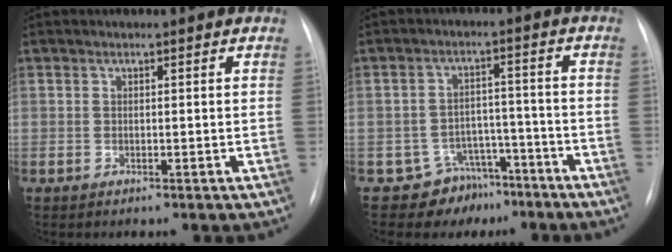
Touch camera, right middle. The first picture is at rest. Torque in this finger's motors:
{"motor_torque": [0.26, -0.34, 0.02, -0.02]}